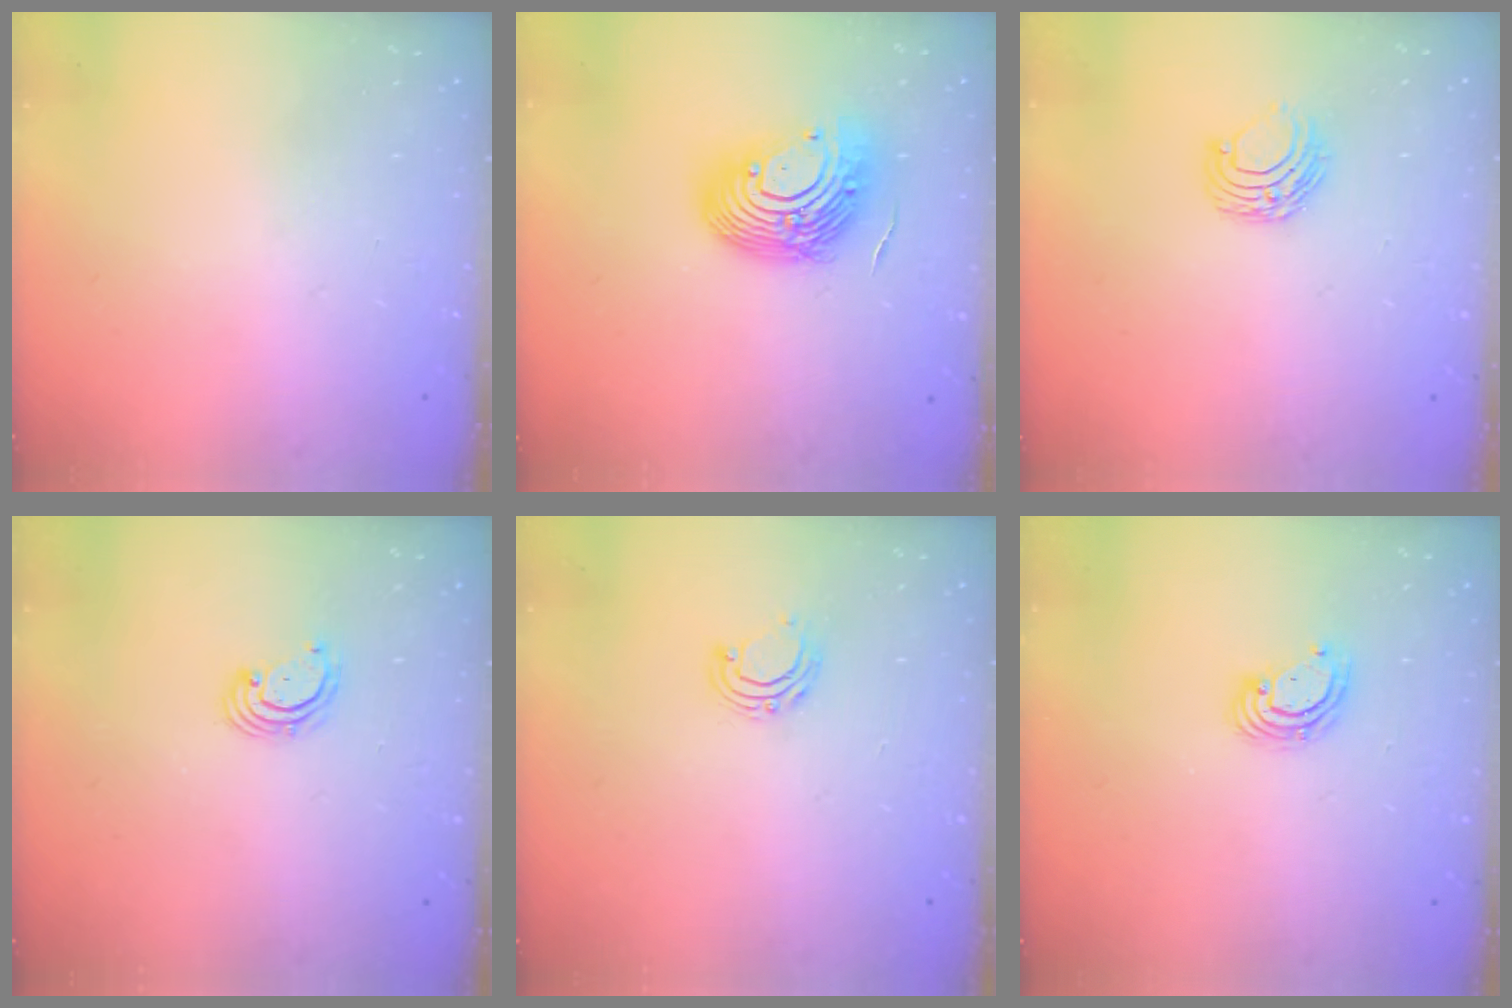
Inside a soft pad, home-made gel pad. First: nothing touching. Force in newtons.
{"total": 12.7, "press": 12.3, "slide": 2.9}
{"total": 6.3, "press": 6.2, "slide": 0.6}
{"total": 2.5, "press": 2.5, "slide": 0.3}
{"total": 6.6, "press": 6.6, "slide": 0.7}
{"total": 4.4, "press": 4.4, "slide": 0.4}